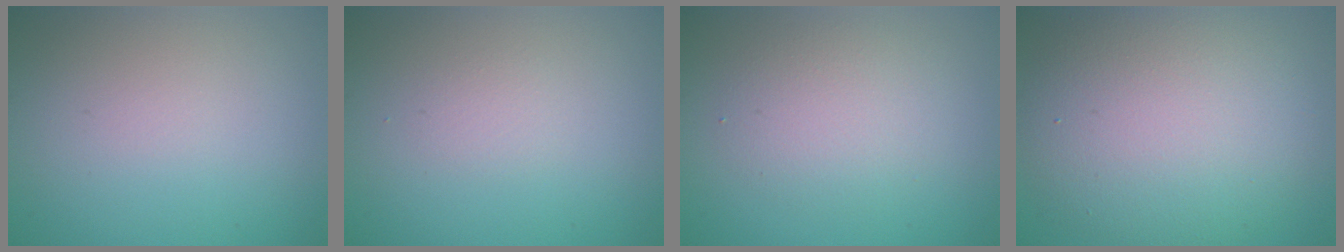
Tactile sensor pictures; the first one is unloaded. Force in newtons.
{"total": 0.8, "press": 0.8, "slide": 0.0}
{"total": 3.0, "press": 3.0, "slide": 0.2}
{"total": 9.8, "press": 9.8, "slide": 0.7}